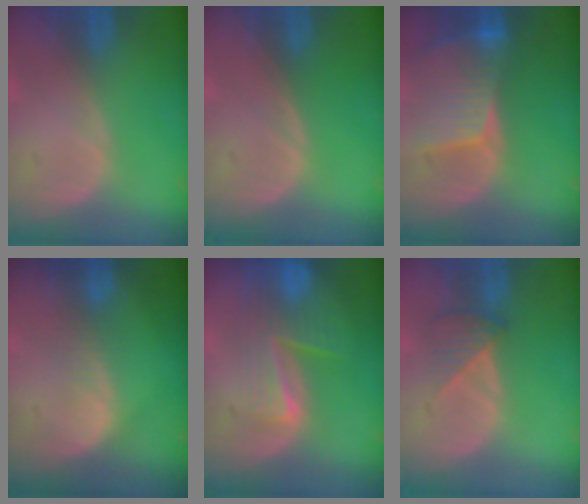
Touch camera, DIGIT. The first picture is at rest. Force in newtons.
{"total": 0.0}
{"total": 8.4, "press": 7.7, "slide": 3.3}
{"total": 2.4, "press": 2.4, "slide": 0.2}
{"total": 7.8, "press": 7.2, "slide": 3.1}
{"total": 3.4, "press": 3.3, "slide": 0.8}